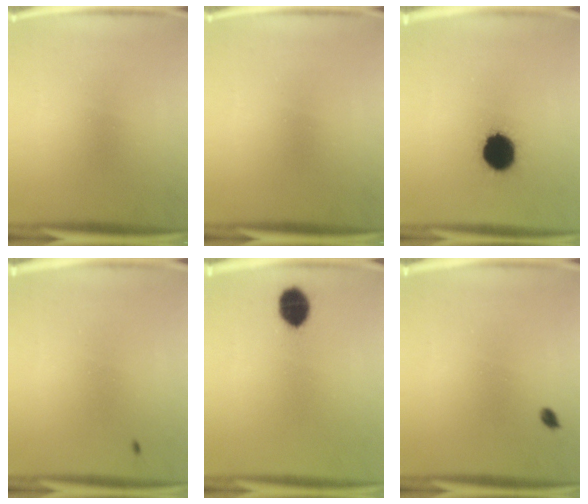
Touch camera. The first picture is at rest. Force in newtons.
{"total": 0.0}
{"total": 12.8}
{"total": 0.8}
{"total": 7.4}
{"total": 1.0}